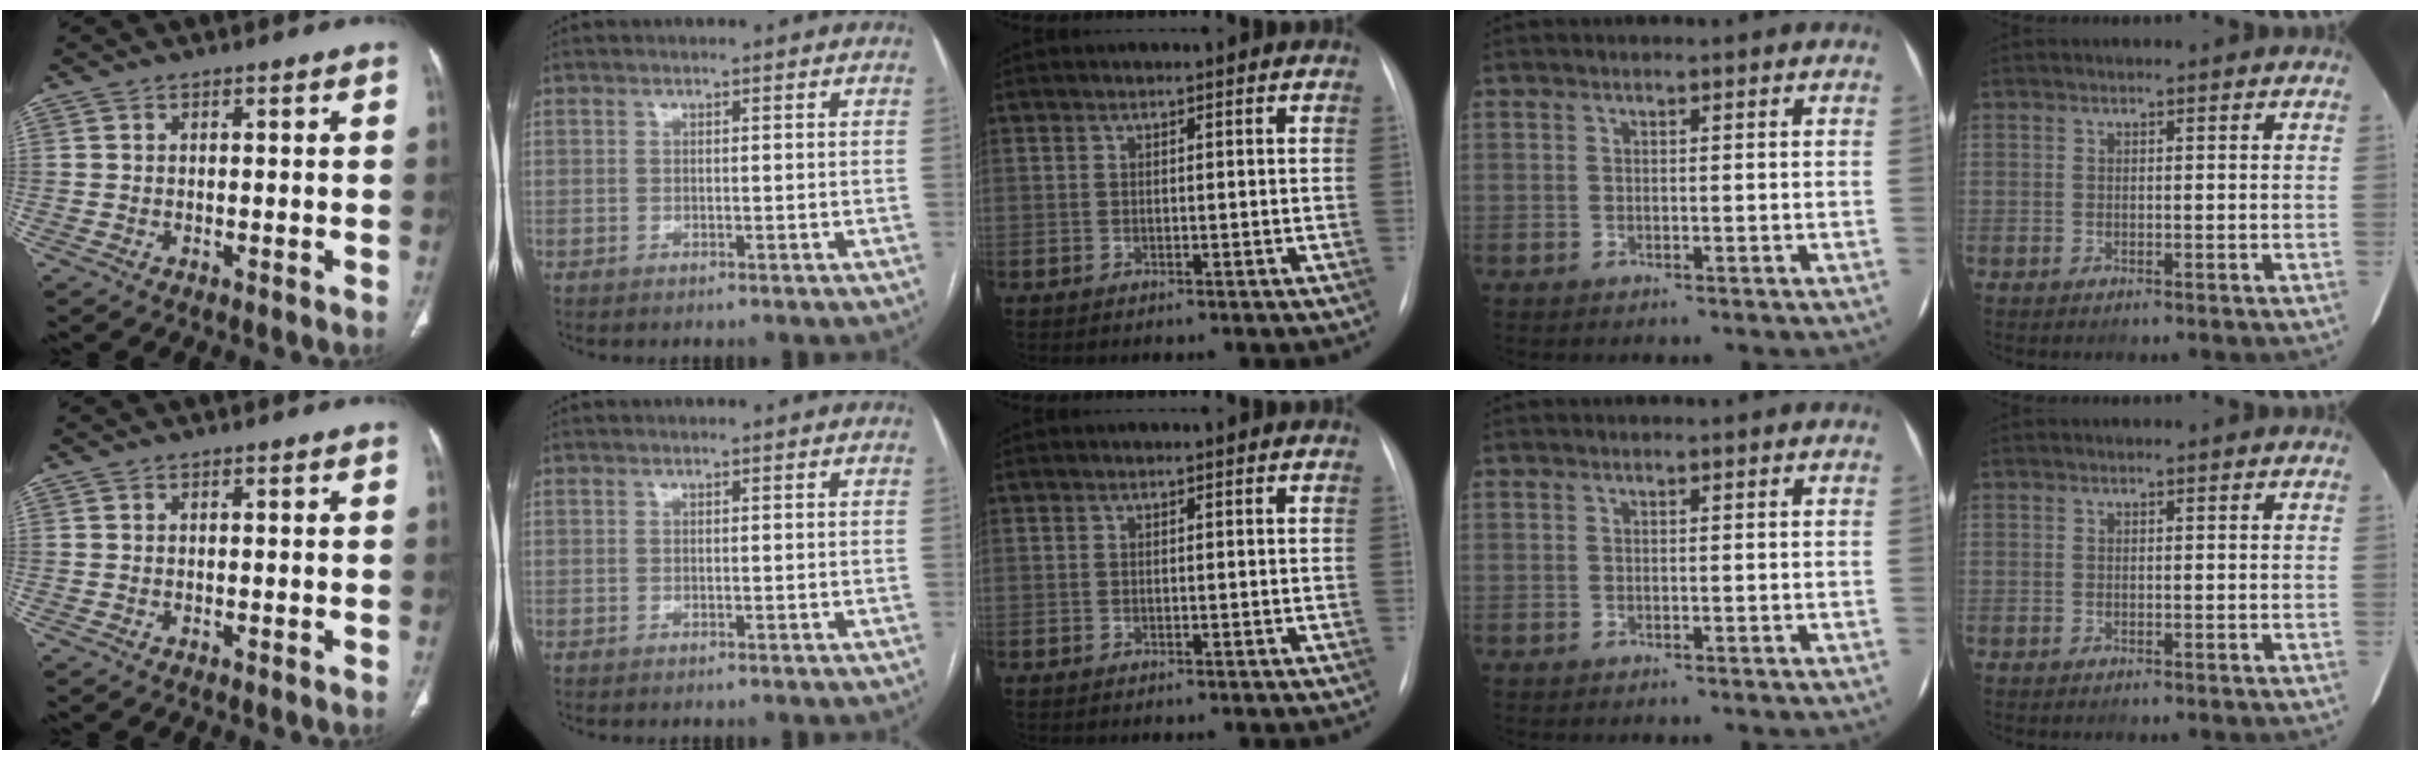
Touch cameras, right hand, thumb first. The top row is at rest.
{}